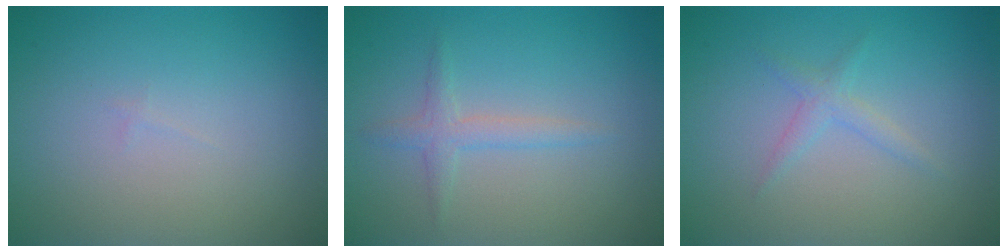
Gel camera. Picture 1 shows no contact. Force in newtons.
{"total": 1.7, "press": 1.7, "slide": 0.0}
{"total": 1.3, "press": 1.3, "slide": 0.0}